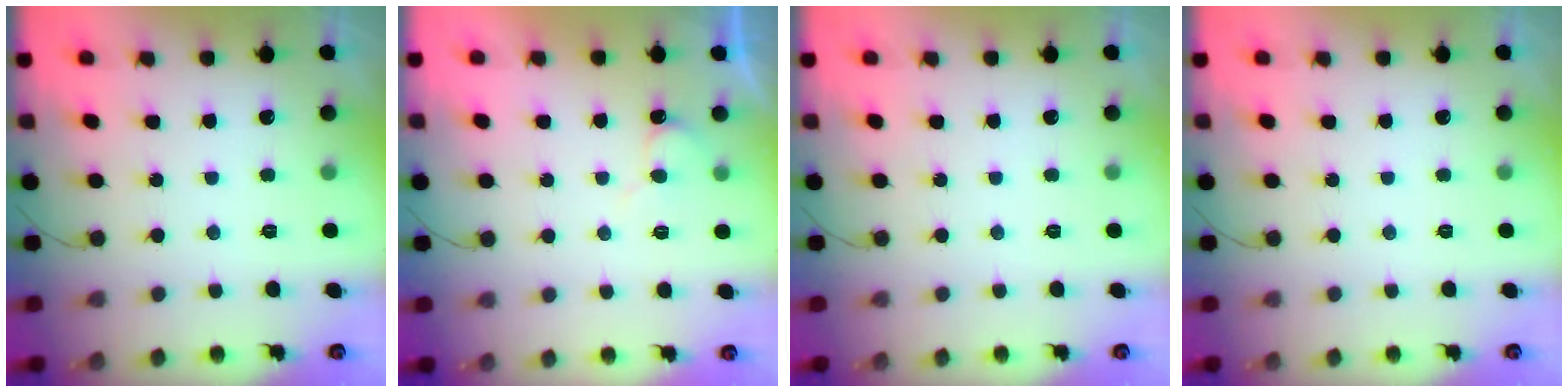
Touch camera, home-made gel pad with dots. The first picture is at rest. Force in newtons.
{"total": 5.4, "press": 5.4, "slide": 0.5}
{"total": 0.0}
{"total": 0.0}